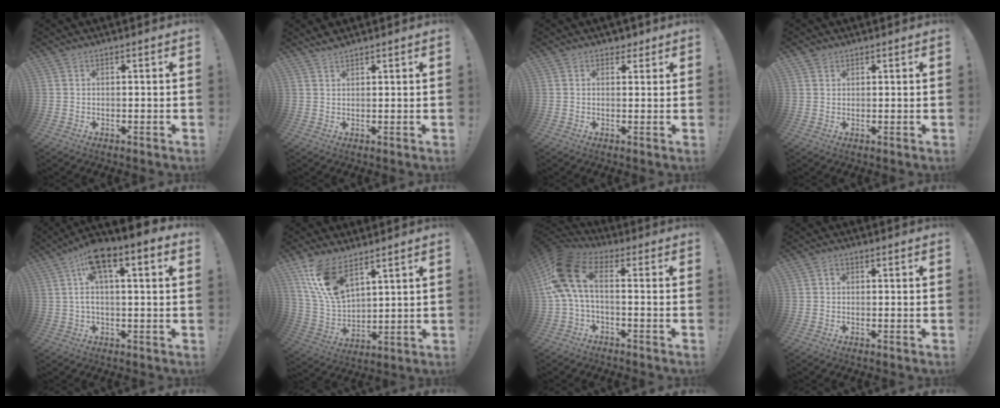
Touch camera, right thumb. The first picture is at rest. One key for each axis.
{"total": 2.4, "fx": 2.3, "fy": 0.6, "fz": 0.5, "tx": -0.006, "ty": -0.011, "tz": 0.042}
{"total": 2.8, "fx": 1.7, "fy": 2.1, "fz": 1.0, "tx": 0.007, "ty": -0.008, "tz": 0.026}
{"total": 1.9, "fx": 1.4, "fy": 1.4, "fz": 0.1, "tx": 0.000, "ty": -0.003, "tz": 0.025}
{"total": 8.7, "fx": 3.0, "fy": 2.5, "fz": 7.7, "tx": -0.133, "ty": -0.012, "tz": 0.051}
{"total": 14.0, "fx": 9.3, "fy": 6.3, "fz": 8.4, "tx": -0.178, "ty": -0.052, "tz": 0.175}
{"total": 13.4, "fx": 1.5, "fy": 6.9, "fz": 11.3, "tx": -0.235, "ty": 0.006, "tz": 0.031}
{"total": 1.0, "fx": -0.2, "fy": 0.9, "fz": 0.3, "tx": -0.009, "ty": 0.006, "tz": -0.004}